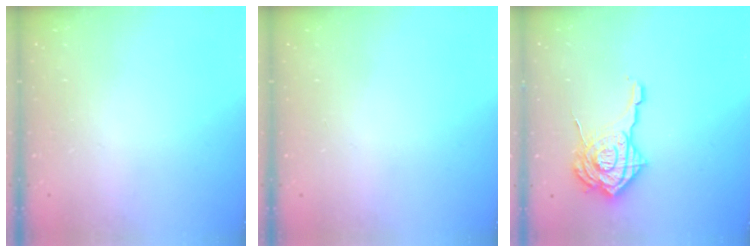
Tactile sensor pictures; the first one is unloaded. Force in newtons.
{"total": 0.0}
{"total": 18.9, "press": 18.8, "slide": 2.0}